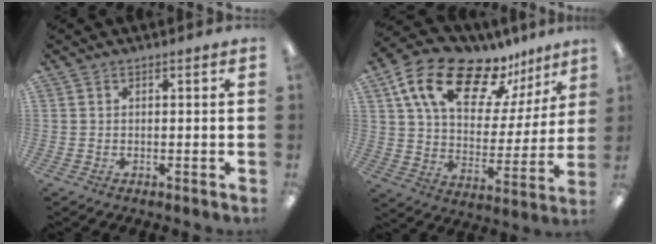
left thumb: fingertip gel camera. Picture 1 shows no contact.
{"total": 19.2, "force": [13.3, 9.2, 10.3], "torque": [-0.184, -0.077, 0.234]}